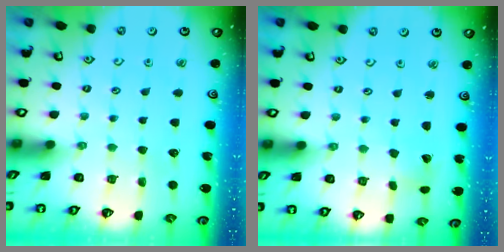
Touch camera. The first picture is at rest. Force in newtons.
{"total": 2.6, "press": 2.6, "slide": 0.1}